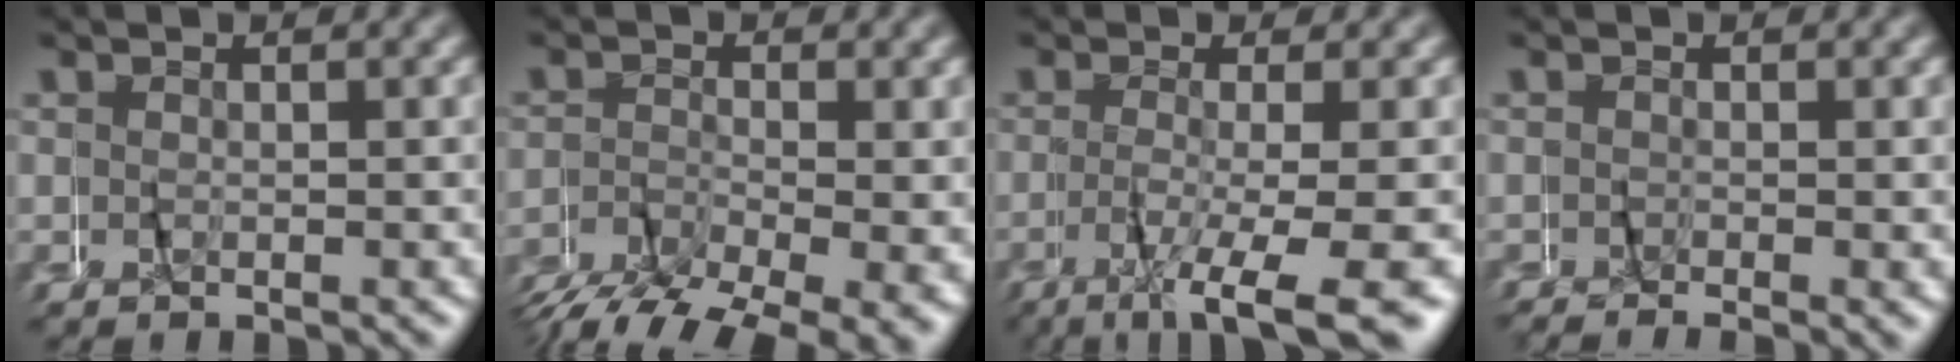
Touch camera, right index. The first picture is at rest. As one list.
[{"total": 5.5, "force": [-4.6, 1.4, 2.6], "torque": [-0.043, -0.013, -0.072]}, {"total": 6.8, "force": [-5.3, -0.2, 4.3], "torque": [-0.065, -0.017, -0.079]}, {"total": 1.4, "force": [-0.7, 0.6, 1.2], "torque": [-0.016, 0.000, -0.014]}]